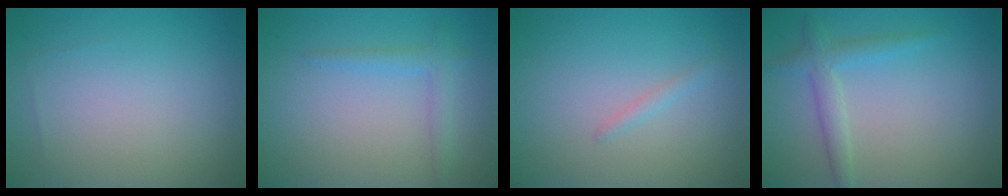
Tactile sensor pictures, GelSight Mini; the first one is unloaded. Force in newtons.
{"total": 1.7, "press": 1.7, "slide": 0.1}
{"total": 0.8, "press": 0.8, "slide": 0.1}
{"total": 2.3, "press": 2.3, "slide": 0.0}